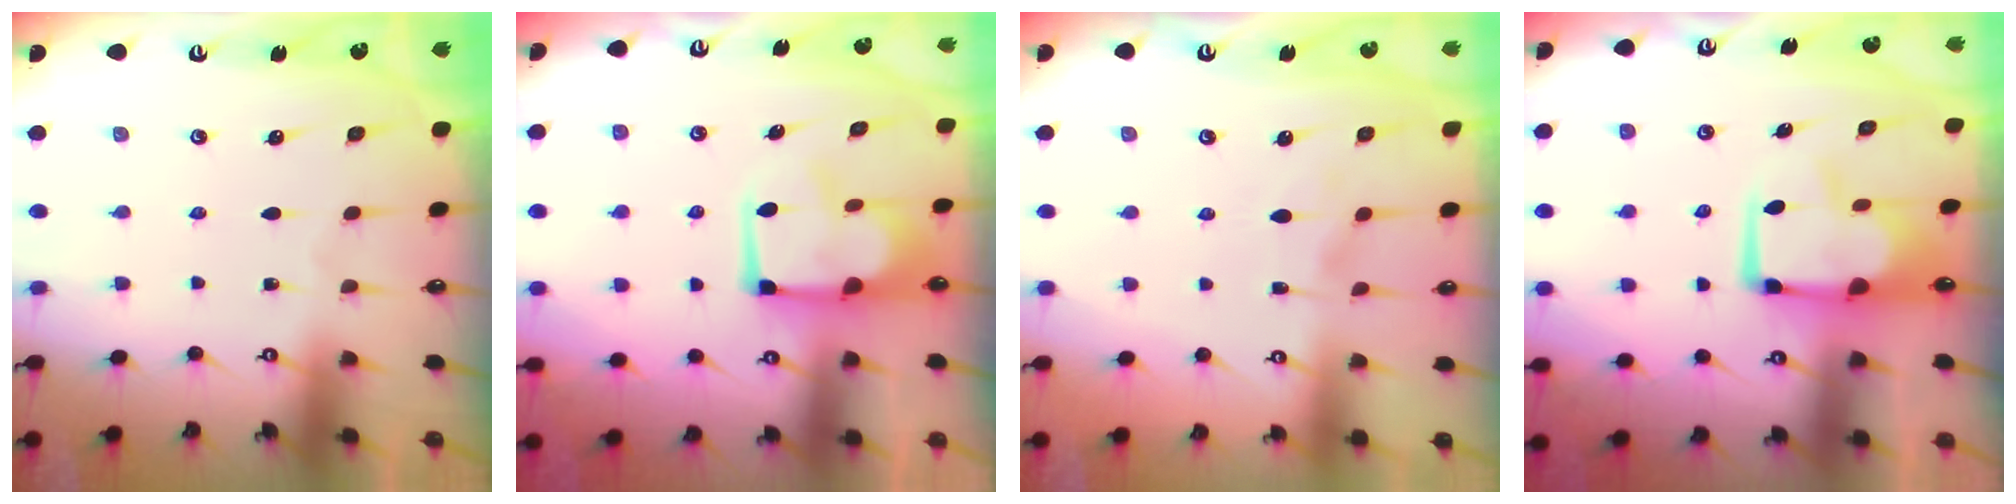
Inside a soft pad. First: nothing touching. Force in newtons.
{"total": 6.9, "press": 6.8, "slide": 0.8}
{"total": 2.4, "press": 2.2, "slide": 1.1}
{"total": 4.9, "press": 4.6, "slide": 1.8}